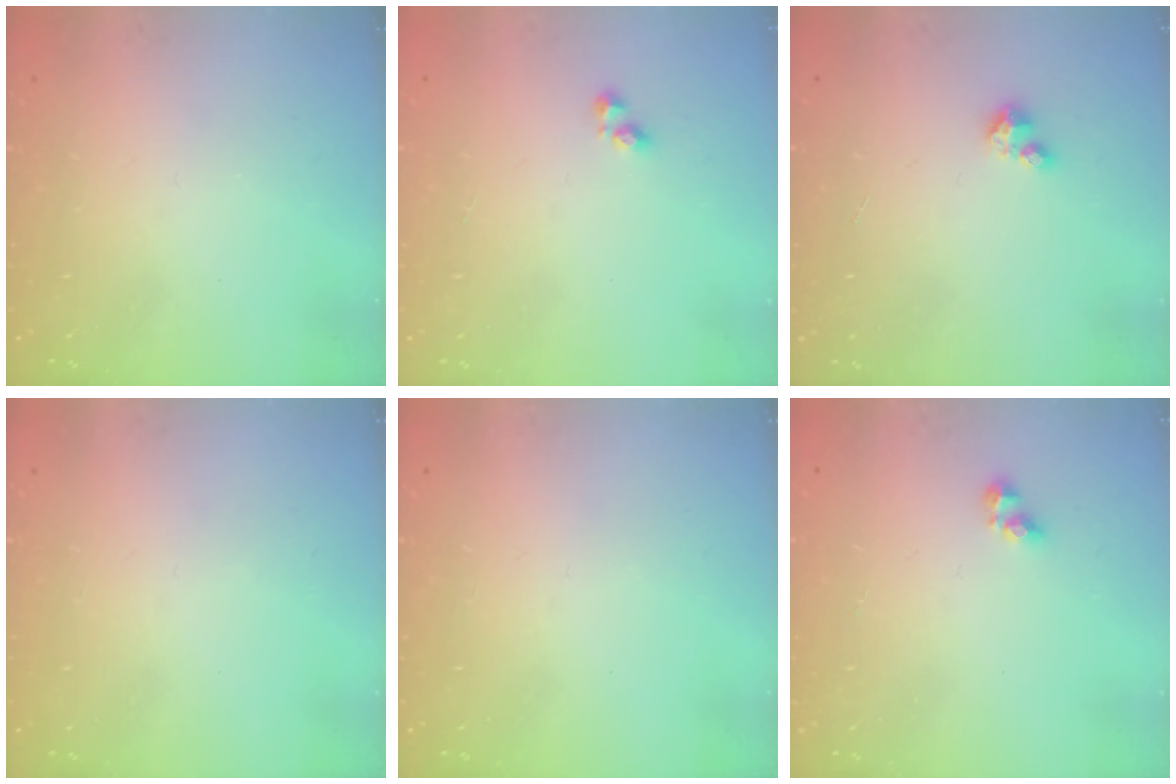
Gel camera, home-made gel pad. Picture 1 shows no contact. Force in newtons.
{"total": 2.4, "press": 2.3, "slide": 0.6}
{"total": 2.7, "press": 2.7, "slide": 0.3}
{"total": 0.0}
{"total": 0.0}
{"total": 2.9, "press": 2.6, "slide": 1.1}